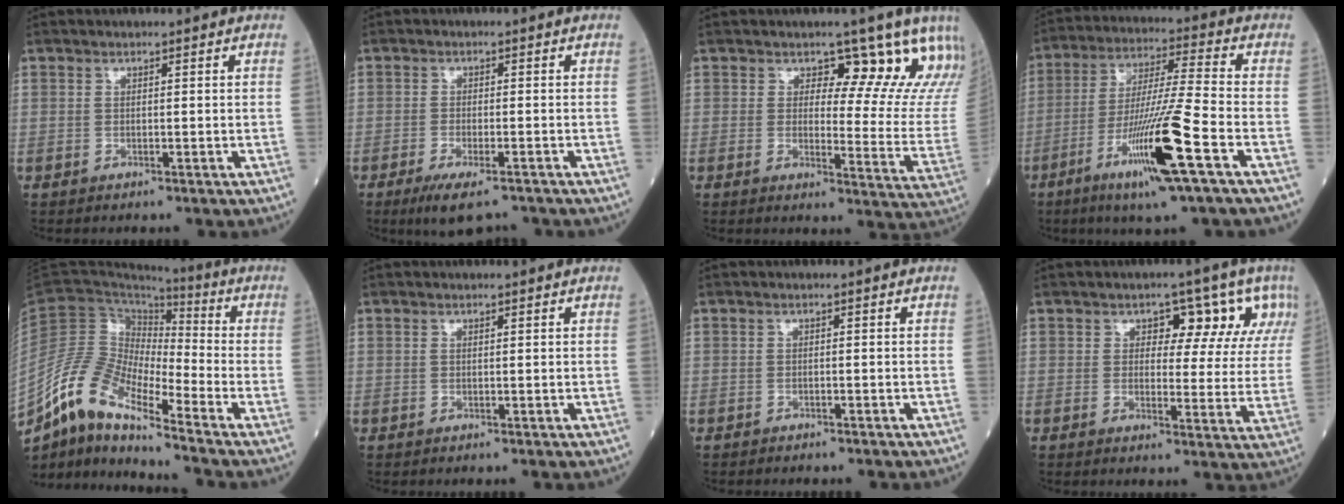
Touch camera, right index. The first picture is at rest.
{"total": 6.1, "force": [-4.6, 1.3, 3.8], "torque": [-0.062, -0.012, -0.074]}
{"total": 12.7, "force": [10.2, 4.1, 6.4], "torque": [-0.054, -0.042, 0.089]}
{"total": 14.6, "force": [-6.4, -0.9, 13.1], "torque": [-0.258, -0.020, -0.116]}
{"total": 10.6, "force": [-8.2, 2.2, 6.4], "torque": [-0.147, 0.019, -0.155]}
{"total": 0.0}
{"total": 1.4, "force": [-1.3, 0.6, 0.3], "torque": [-0.008, 0.000, -0.018]}
{"total": 8.5, "force": [4.1, 4.6, 5.9], "torque": [-0.053, 0.016, 0.042]}